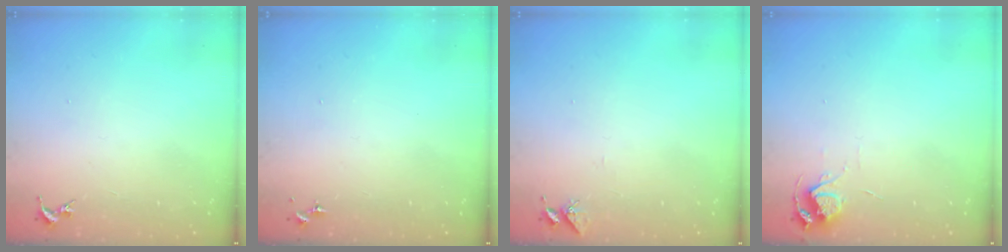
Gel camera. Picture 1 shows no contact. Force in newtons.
{"total": 0.0}
{"total": 5.0, "press": 5.0, "slide": 0.4}
{"total": 5.8, "press": 5.8, "slide": 0.6}